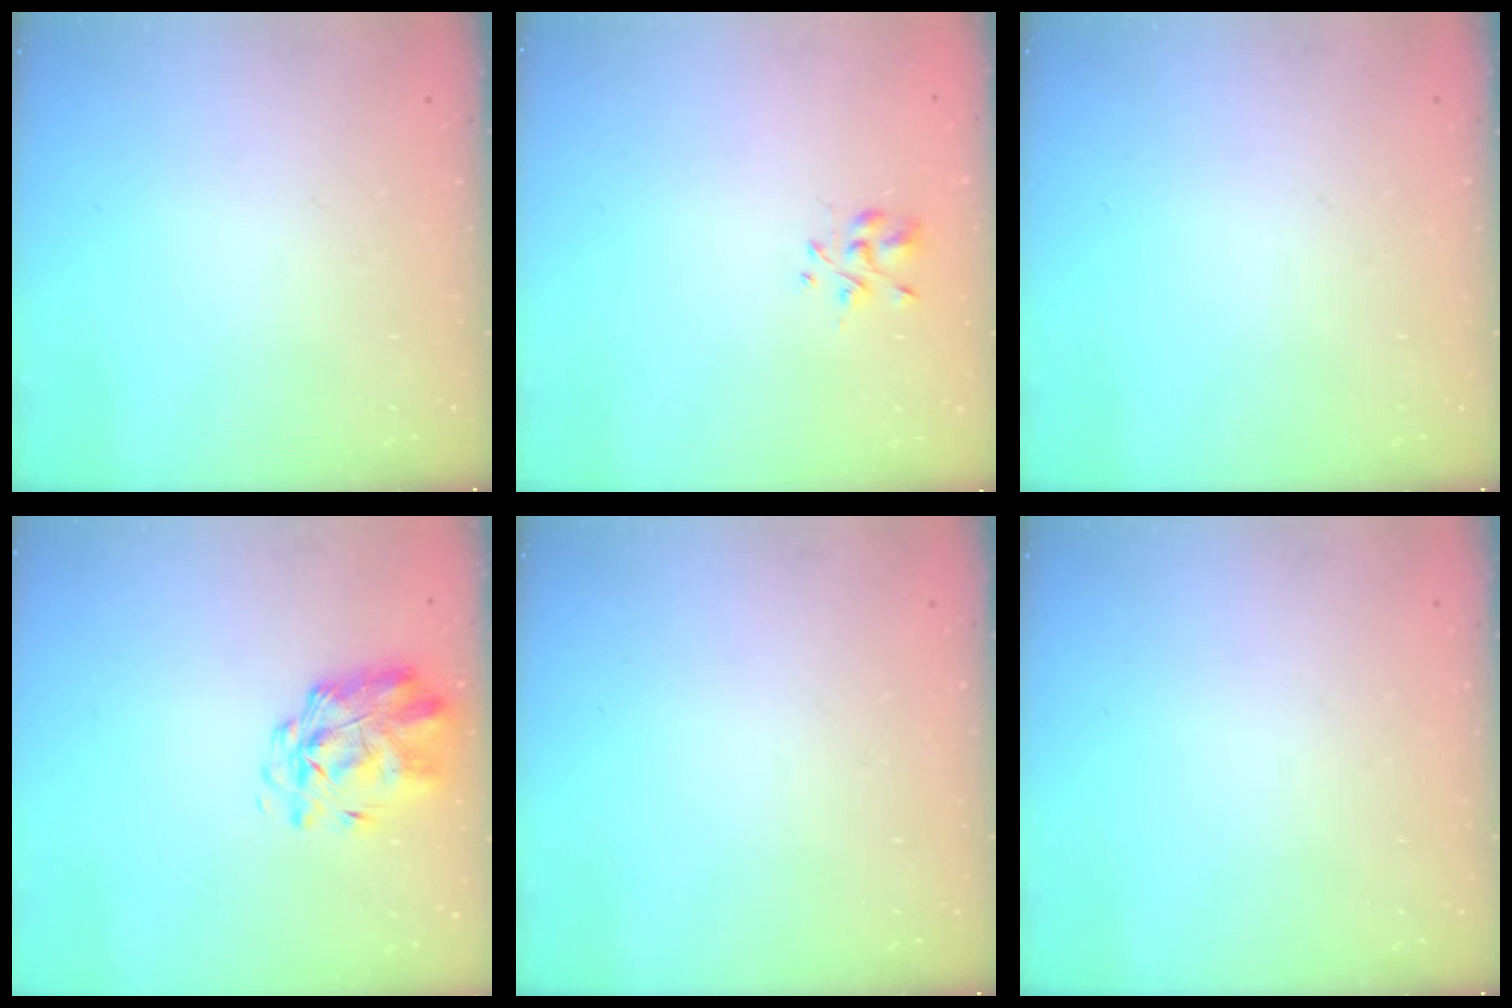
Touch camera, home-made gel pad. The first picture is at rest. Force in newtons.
{"total": 2.1, "press": 2.0, "slide": 0.6}
{"total": 0.0}
{"total": 1.9, "press": 1.7, "slide": 0.9}
{"total": 0.0}
{"total": 0.0}